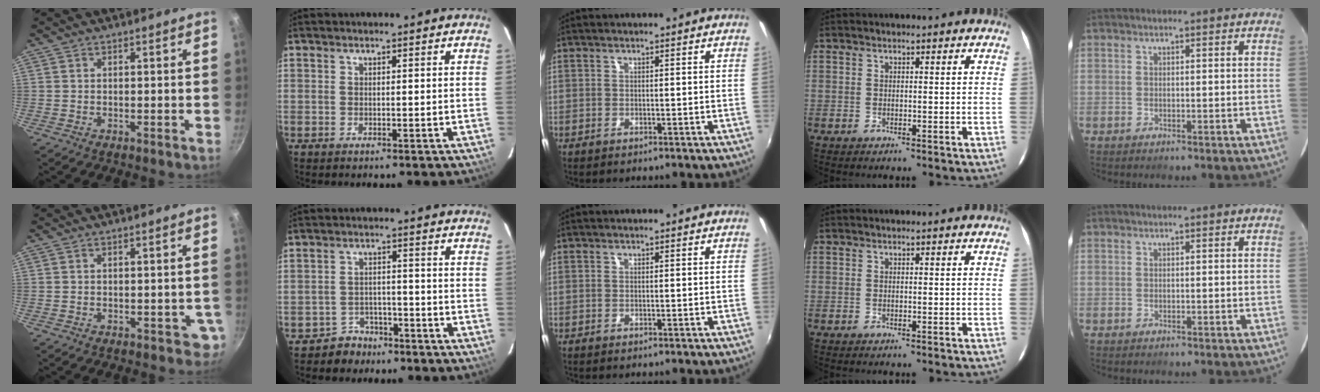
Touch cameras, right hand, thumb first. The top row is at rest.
{"thumb": {"total": 2.4, "force": [-0.8, 1.8, 1.5], "torque": [-0.002, 0.010, -0.003]}, "index": {"total": 4.7, "force": [-3.7, 3.0, 0.0], "torque": [-0.014, 0.018, -0.057]}}